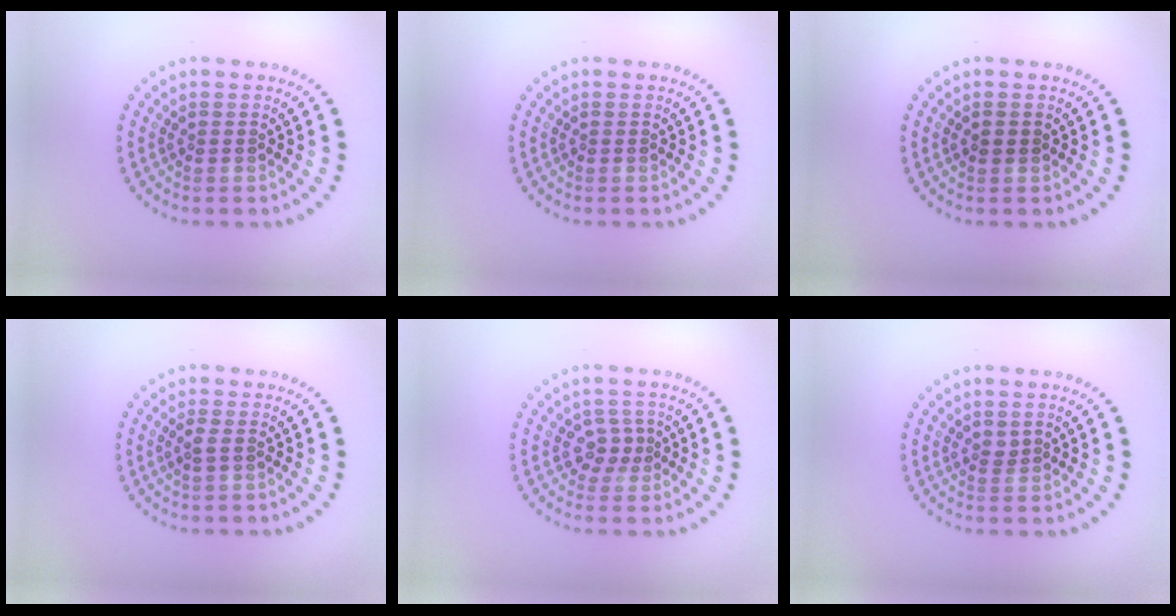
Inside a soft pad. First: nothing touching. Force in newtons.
{"total": 0.0}
{"total": 1.0, "press": 1.0, "slide": 0.1}
{"total": 0.7, "press": 0.6, "slide": 0.4}
{"total": 1.7, "press": 1.3, "slide": 1.1}
{"total": 0.9, "press": 0.6, "slide": 0.7}